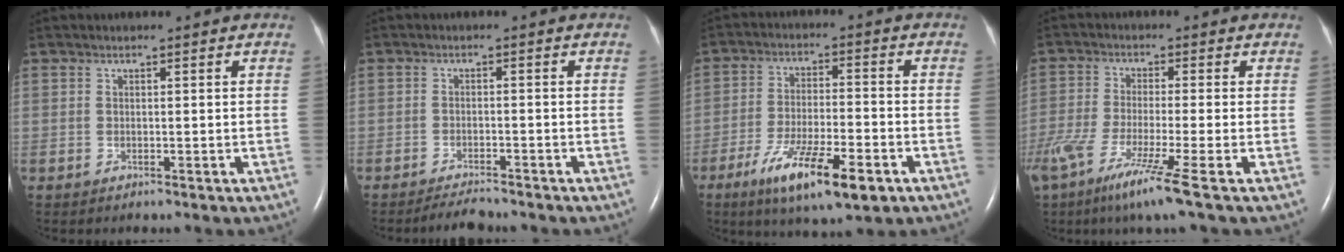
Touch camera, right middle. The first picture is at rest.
{"total": 2.9, "force": [-2.8, 0.2, 0.7], "torque": [-0.021, -0.013, -0.046]}
{"total": 12.5, "force": [-6.8, 2.4, 10.3], "torque": [-0.187, -0.022, -0.108]}
{"total": 12.4, "force": [-7.6, -0.7, 9.7], "torque": [-0.190, -0.046, -0.136]}